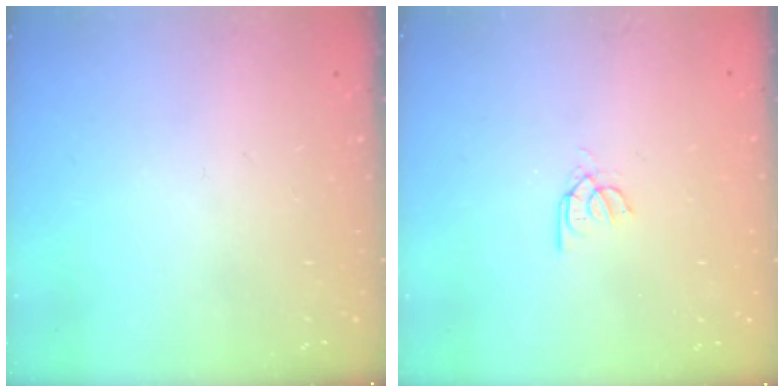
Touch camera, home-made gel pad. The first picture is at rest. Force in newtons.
{"total": 2.6, "press": 2.6, "slide": 0.2}